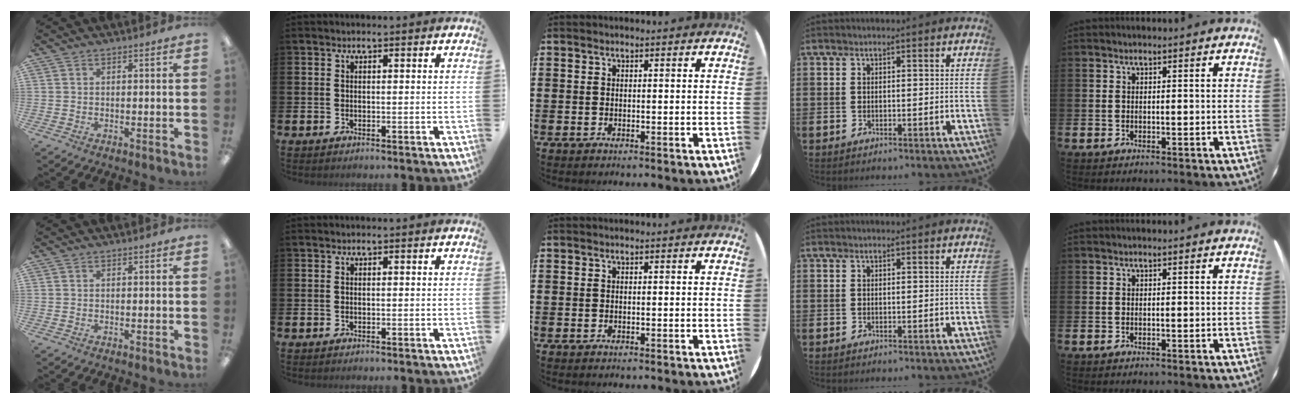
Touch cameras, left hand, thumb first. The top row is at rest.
{}